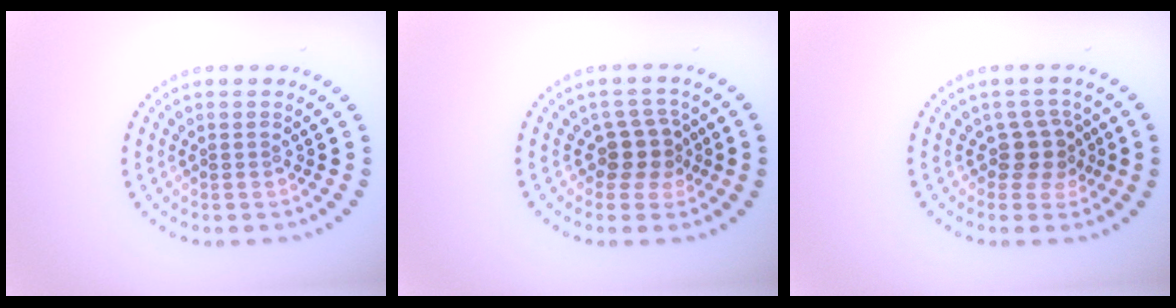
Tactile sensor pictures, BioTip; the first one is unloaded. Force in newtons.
{"total": 2.7, "press": 2.1, "slide": 1.7}
{"total": 2.5, "press": 2.0, "slide": 1.5}